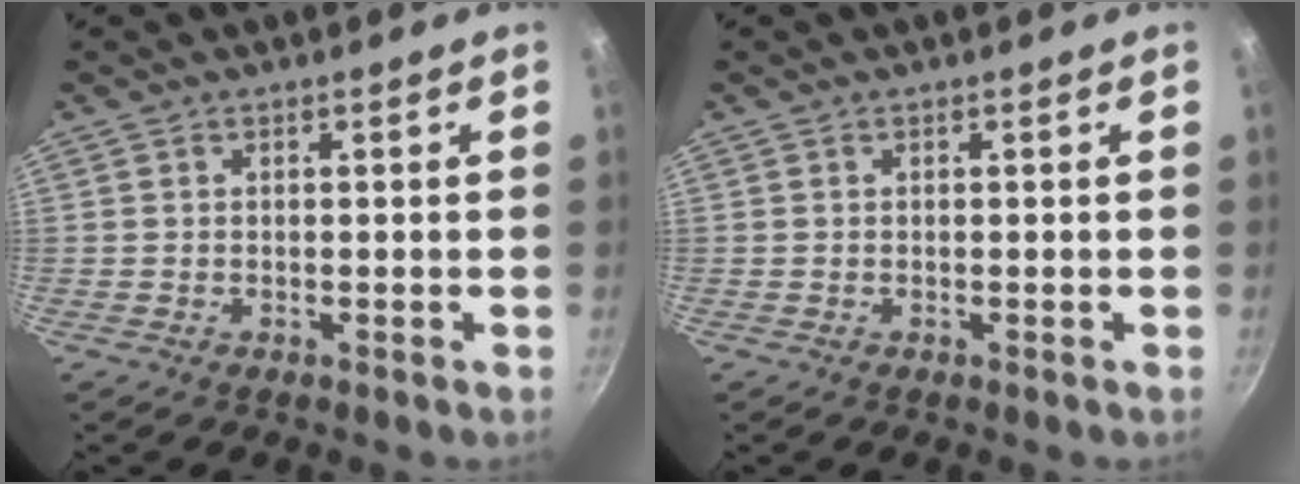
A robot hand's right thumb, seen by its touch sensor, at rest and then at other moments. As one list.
[{"total": 0.0}]